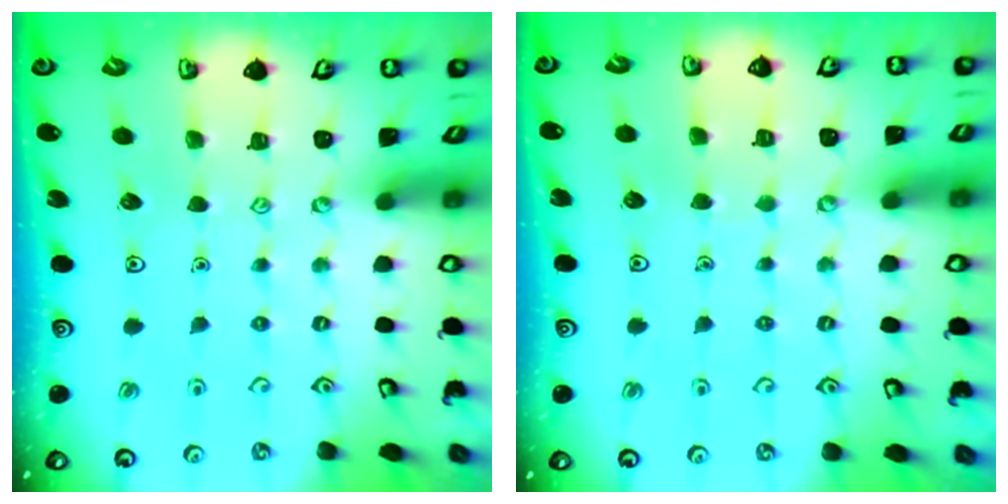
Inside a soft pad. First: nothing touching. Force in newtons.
{"total": 2.4, "press": 2.4, "slide": 0.2}